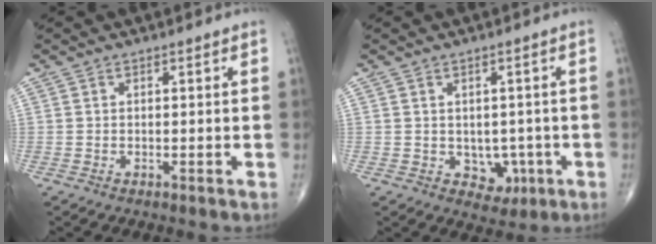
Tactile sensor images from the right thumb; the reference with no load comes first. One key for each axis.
{"total": 4.8, "fx": -0.9, "fy": 3.9, "fz": 2.7, "tx": -0.005, "ty": 0.002, "tz": -0.004}